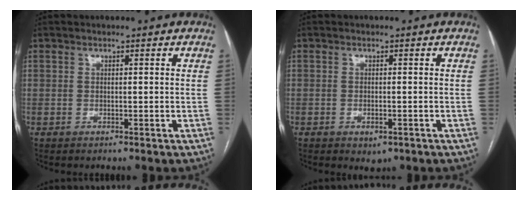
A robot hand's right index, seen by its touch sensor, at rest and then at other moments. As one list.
[{"total": 2.2, "force": [-1.1, 1.2, 1.5], "torque": [-0.022, -0.002, -0.005]}]